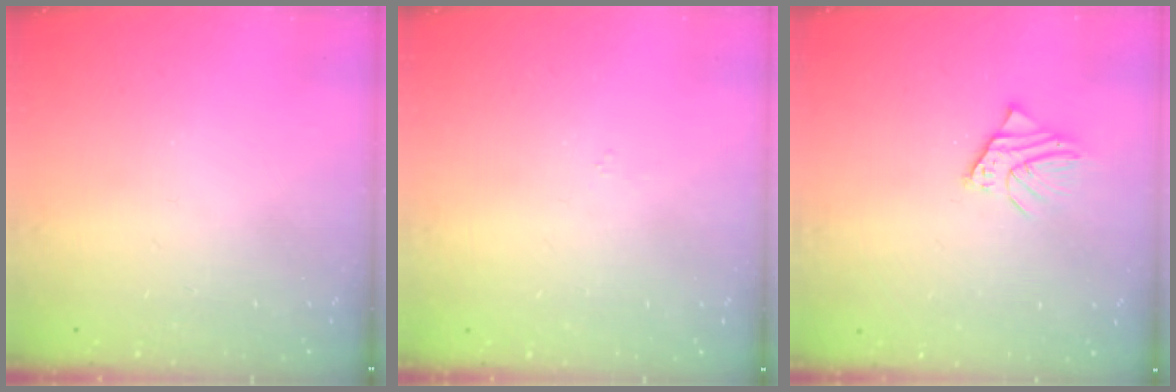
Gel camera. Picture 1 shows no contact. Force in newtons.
{"total": 3.0, "press": 3.0, "slide": 0.1}
{"total": 2.9, "press": 2.8, "slide": 0.3}